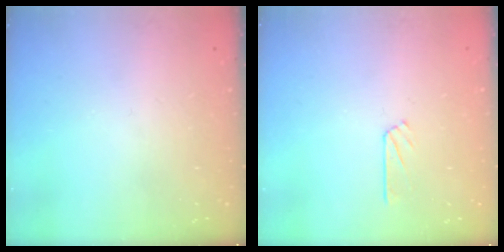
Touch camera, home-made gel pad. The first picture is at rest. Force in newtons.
{"total": 2.3, "press": 2.3, "slide": 0.2}